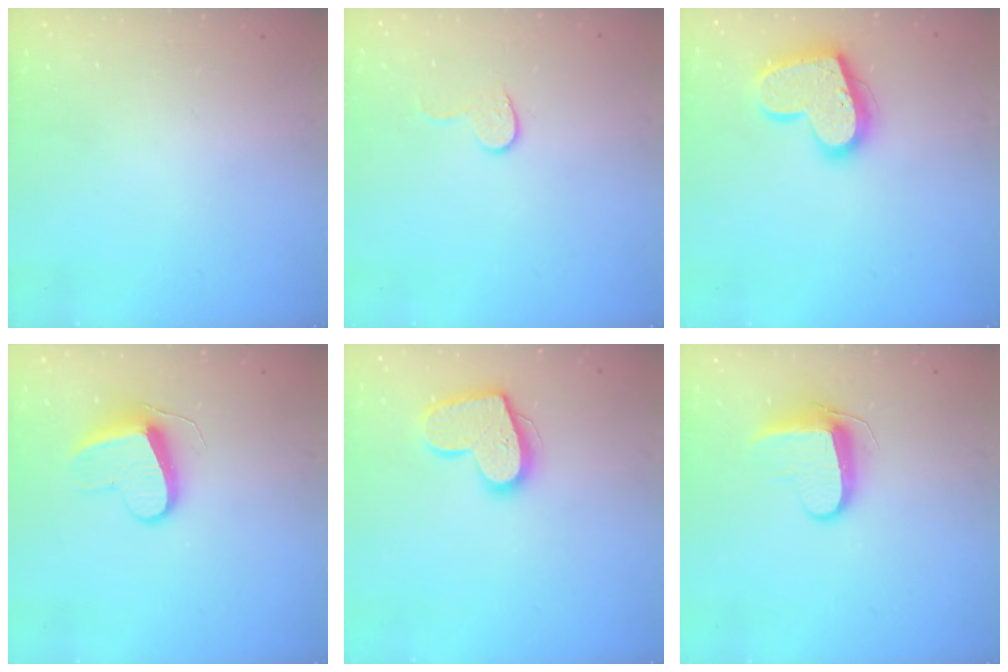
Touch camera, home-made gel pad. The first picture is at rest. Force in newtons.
{"total": 5.6, "press": 5.6, "slide": 0.5}
{"total": 18.0, "press": 17.9, "slide": 1.4}
{"total": 9.5, "press": 9.5, "slide": 0.7}
{"total": 14.8, "press": 14.8, "slide": 1.0}
{"total": 9.8, "press": 9.7, "slide": 1.1}